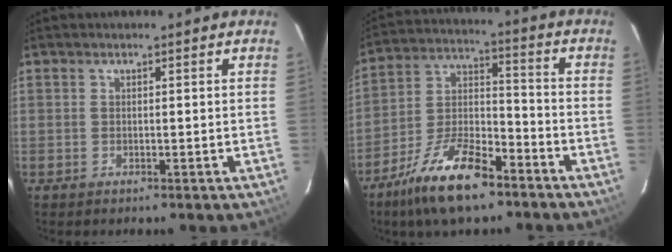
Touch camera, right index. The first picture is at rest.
{"total": 15.5, "force": [-10.5, 5.4, 10.1], "torque": [-0.206, -0.002, -0.193]}